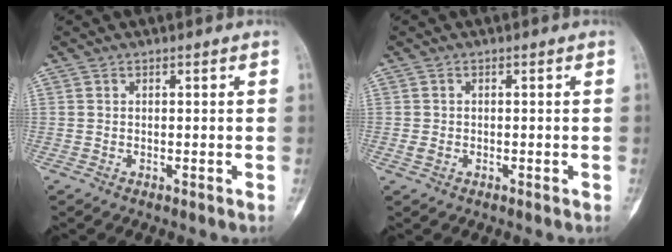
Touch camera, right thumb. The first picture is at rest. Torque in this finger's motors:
{"motor_torque": [0.12, 0.12, -0.09, -0.03, 0.06]}